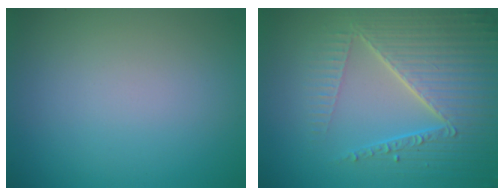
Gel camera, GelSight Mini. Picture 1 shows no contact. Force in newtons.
{"total": 7.0, "press": 5.4, "slide": 4.4}